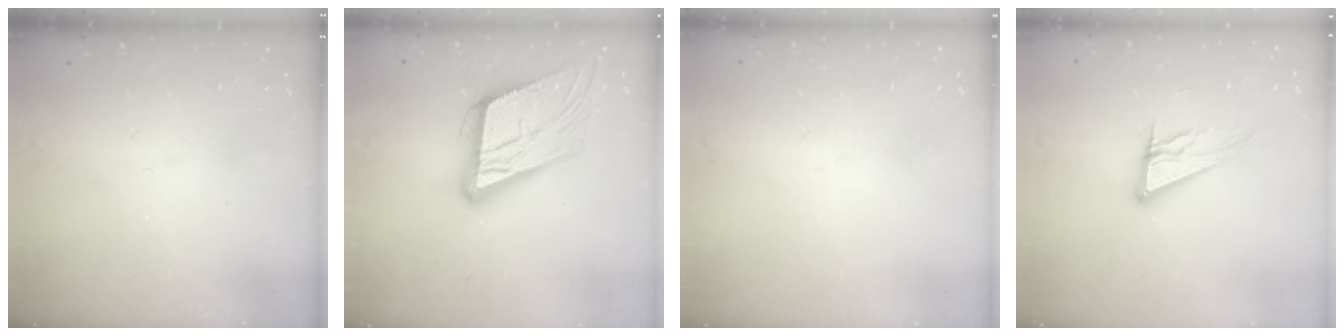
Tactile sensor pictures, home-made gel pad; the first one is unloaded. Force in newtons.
{"total": 18.5, "press": 18.2, "slide": 3.6}
{"total": 1.8, "press": 1.7, "slide": 0.4}
{"total": 11.5, "press": 11.4, "slide": 1.9}